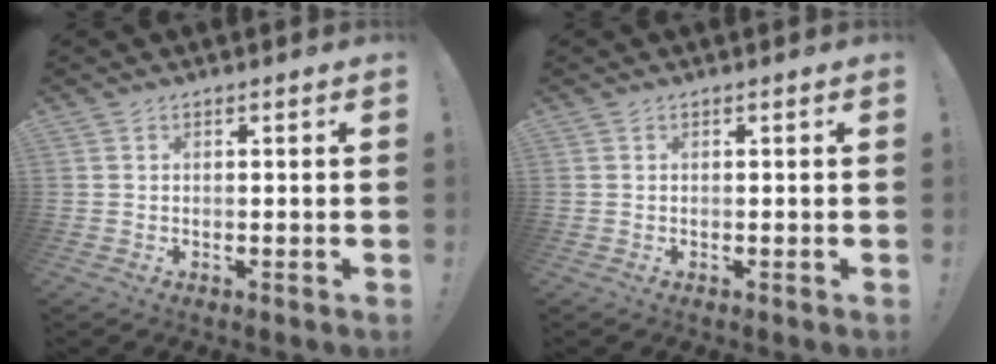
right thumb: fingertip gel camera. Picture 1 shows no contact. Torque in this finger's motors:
{"motor_torque": [-0.01, 0.00, 0.00, 0.00, 0.02]}